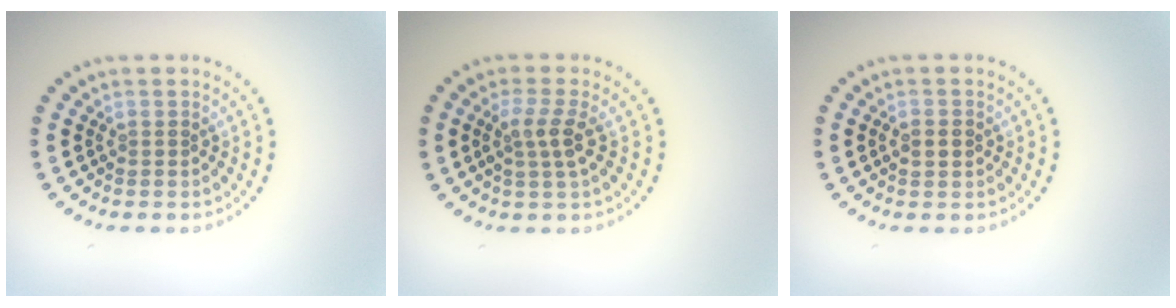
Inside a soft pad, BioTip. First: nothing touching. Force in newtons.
{"total": 2.4, "press": 2.1, "slide": 1.0}
{"total": 1.9, "press": 1.9, "slide": 0.2}